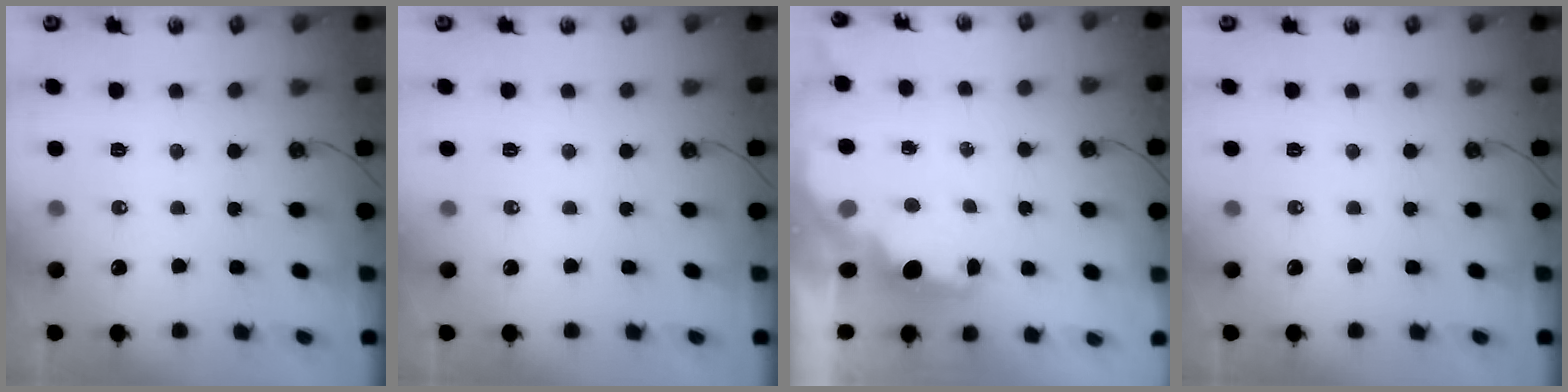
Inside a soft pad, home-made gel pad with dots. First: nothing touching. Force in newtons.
{"total": 0.0}
{"total": 2.0, "press": 1.8, "slide": 0.8}
{"total": 0.0}